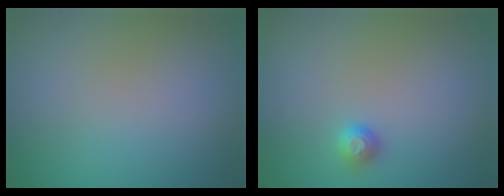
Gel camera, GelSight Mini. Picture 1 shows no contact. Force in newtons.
{"total": 1.1, "press": 1.1, "slide": 0.4}